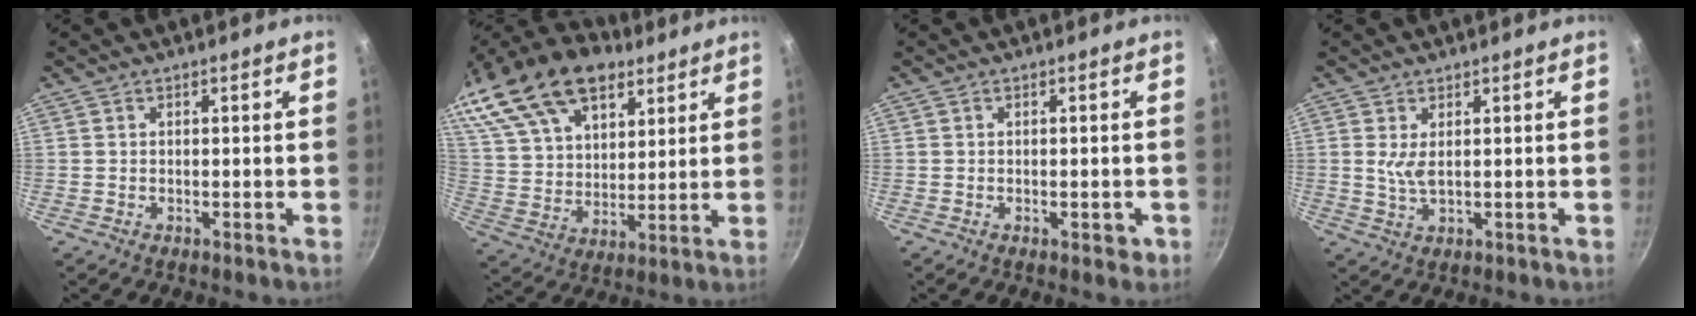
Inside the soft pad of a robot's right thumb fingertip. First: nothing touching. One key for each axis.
{"total": 26.5, "fx": 16.0, "fy": 14.9, "fz": 15.0, "tx": -0.296, "ty": -0.007, "tz": 0.287}
{"total": 2.4, "fx": -1.0, "fy": 1.2, "fz": 1.9, "tx": -0.013, "ty": 0.003, "tz": -0.014}
{"total": 3.0, "fx": 0.6, "fy": 1.2, "fz": 2.7, "tx": -0.053, "ty": -0.011, "tz": 0.016}